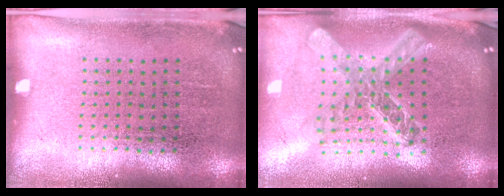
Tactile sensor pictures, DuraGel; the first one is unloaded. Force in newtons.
{"total": 2.4, "press": 1.9, "slide": 1.4}